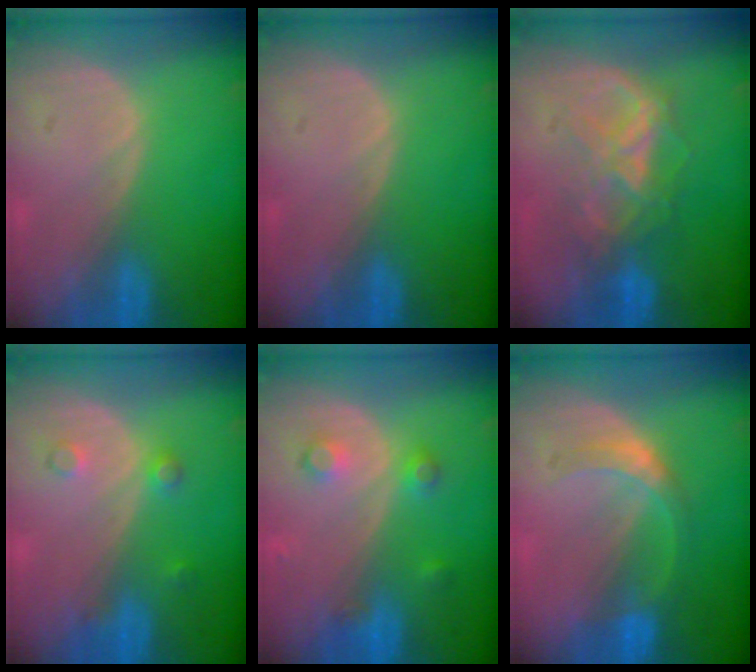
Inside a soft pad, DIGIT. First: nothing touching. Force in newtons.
{"total": 0.0}
{"total": 6.4, "press": 6.4, "slide": 0.7}
{"total": 2.3, "press": 2.3, "slide": 0.2}
{"total": 3.7, "press": 3.5, "slide": 1.4}
{"total": 5.3, "press": 5.0, "slide": 1.9}